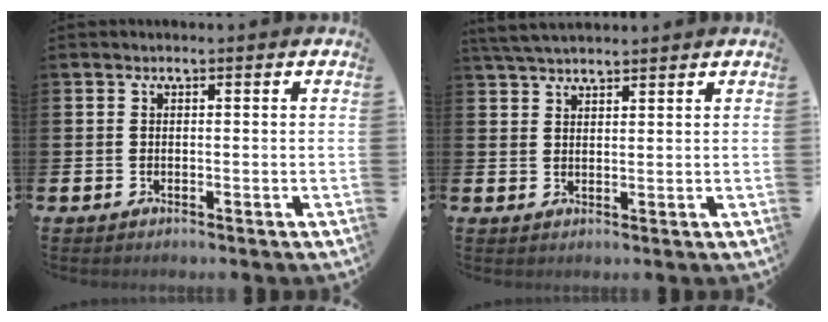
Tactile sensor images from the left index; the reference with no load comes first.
{"total": 3.6, "force": [3.4, 0.7, 1.2], "torque": [-0.028, -0.011, 0.063]}